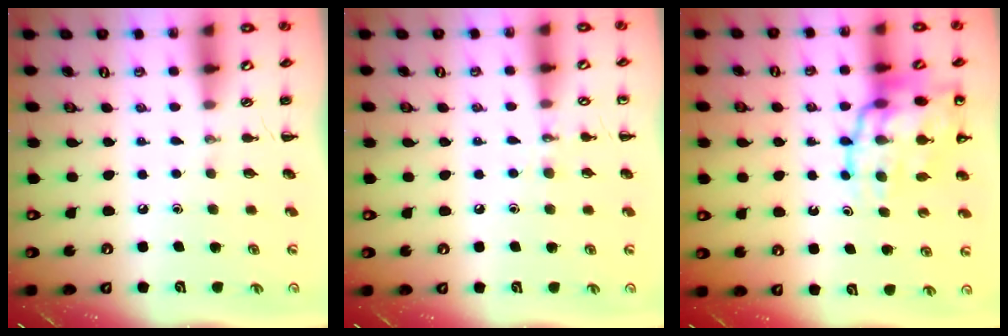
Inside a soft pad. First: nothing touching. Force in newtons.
{"total": 5.4, "press": 5.2, "slide": 1.5}
{"total": 21.4, "press": 21.0, "slide": 4.0}